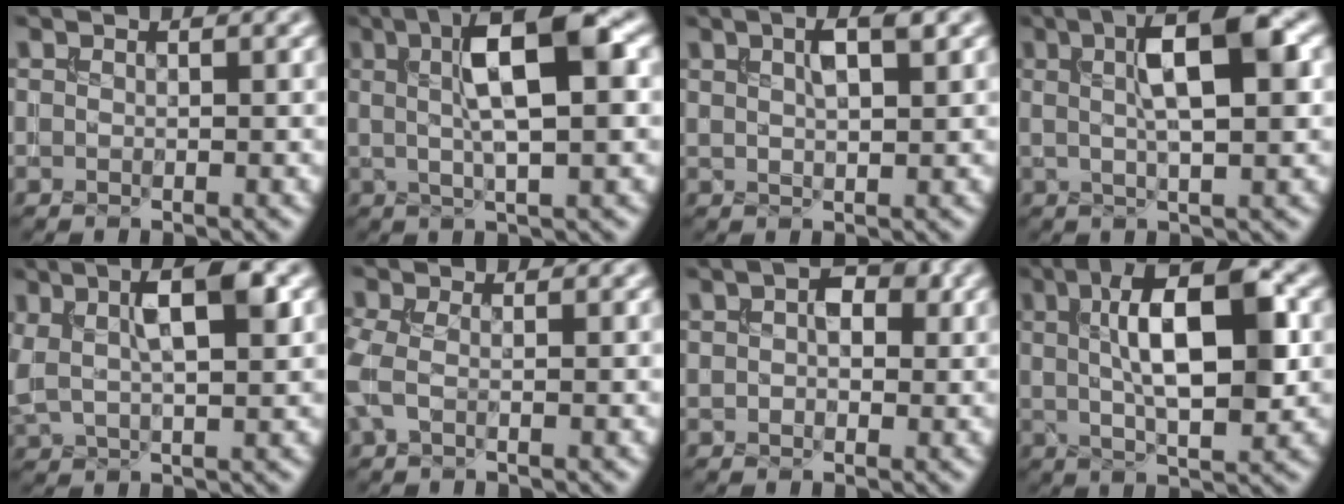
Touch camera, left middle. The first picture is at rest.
{"total": 8.0, "force": [1.8, 1.8, 7.5], "torque": [-0.116, 0.014, 0.024]}
{"total": 3.1, "force": [1.4, 0.8, 2.6], "torque": [-0.047, 0.007, 0.026]}
{"total": 7.1, "force": [1.7, 1.6, 6.7], "torque": [-0.098, 0.014, 0.023]}
{"total": 6.1, "force": [1.9, 2.3, 5.4], "torque": [-0.103, 0.008, 0.033]}
{"total": 2.4, "force": [-0.2, 1.3, 2.0], "torque": [-0.063, 0.003, -0.012]}
{"total": 2.9, "force": [0.8, 1.8, 2.2], "torque": [-0.036, 0.006, 0.010]}
{"total": 9.8, "force": [1.8, 3.3, 9.0], "torque": [-0.135, 0.012, 0.022]}